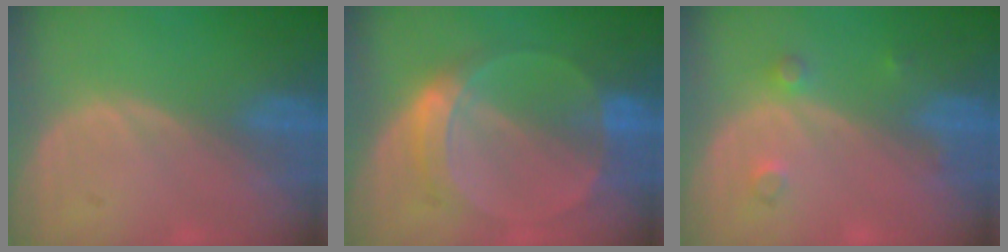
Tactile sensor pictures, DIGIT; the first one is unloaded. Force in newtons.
{"total": 6.1, "press": 5.6, "slide": 2.4}
{"total": 2.0, "press": 2.0, "slide": 0.2}